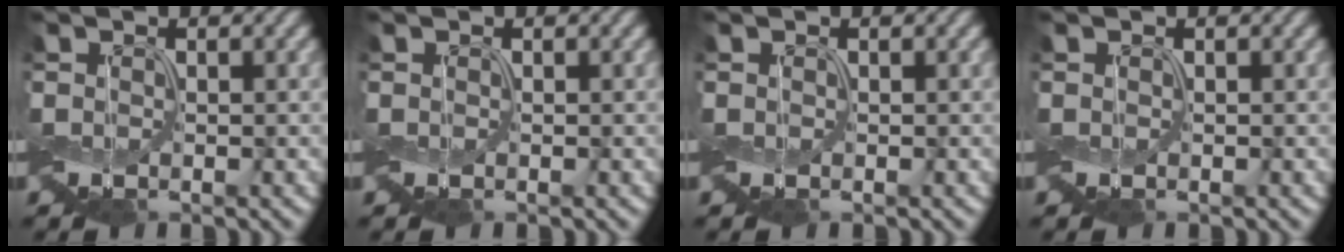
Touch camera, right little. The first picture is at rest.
{"total": 0.0}
{"total": 0.0}
{"total": 0.0}